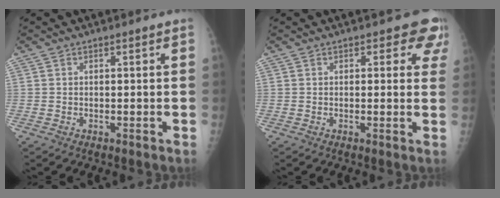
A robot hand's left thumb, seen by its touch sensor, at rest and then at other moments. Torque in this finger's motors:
{"motor_torque": [0.83, 0.62, 0.63, -0.16, 0.12]}